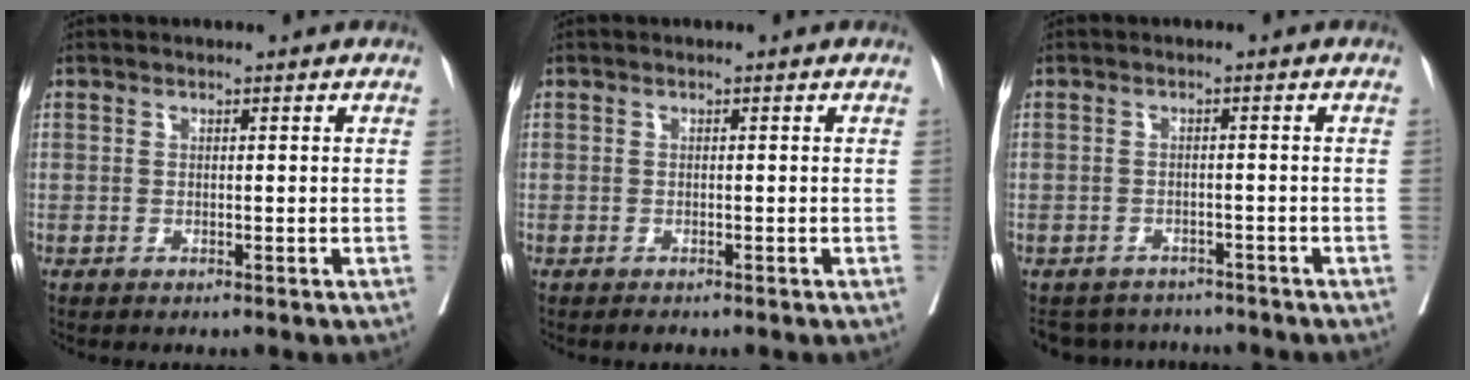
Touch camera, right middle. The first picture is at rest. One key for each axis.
{"total": 0.6, "fx": -0.6, "fy": 0.2, "fz": 0.2, "tx": -0.006, "ty": -0.002, "tz": -0.007}
{"total": 6.2, "fx": -5.9, "fy": 2.0, "fz": 0.1, "tx": 0.004, "ty": 0.008, "tz": -0.079}